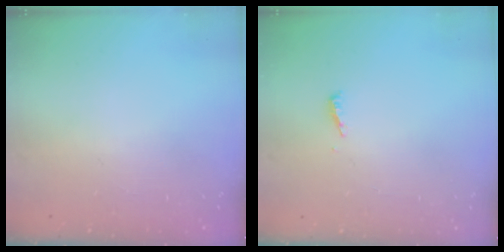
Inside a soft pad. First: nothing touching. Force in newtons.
{"total": 3.6, "press": 3.6, "slide": 0.4}